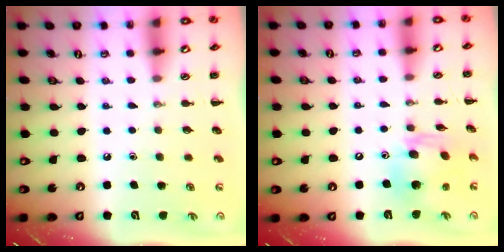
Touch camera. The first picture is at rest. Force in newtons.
{"total": 13.4, "press": 12.8, "slide": 3.9}